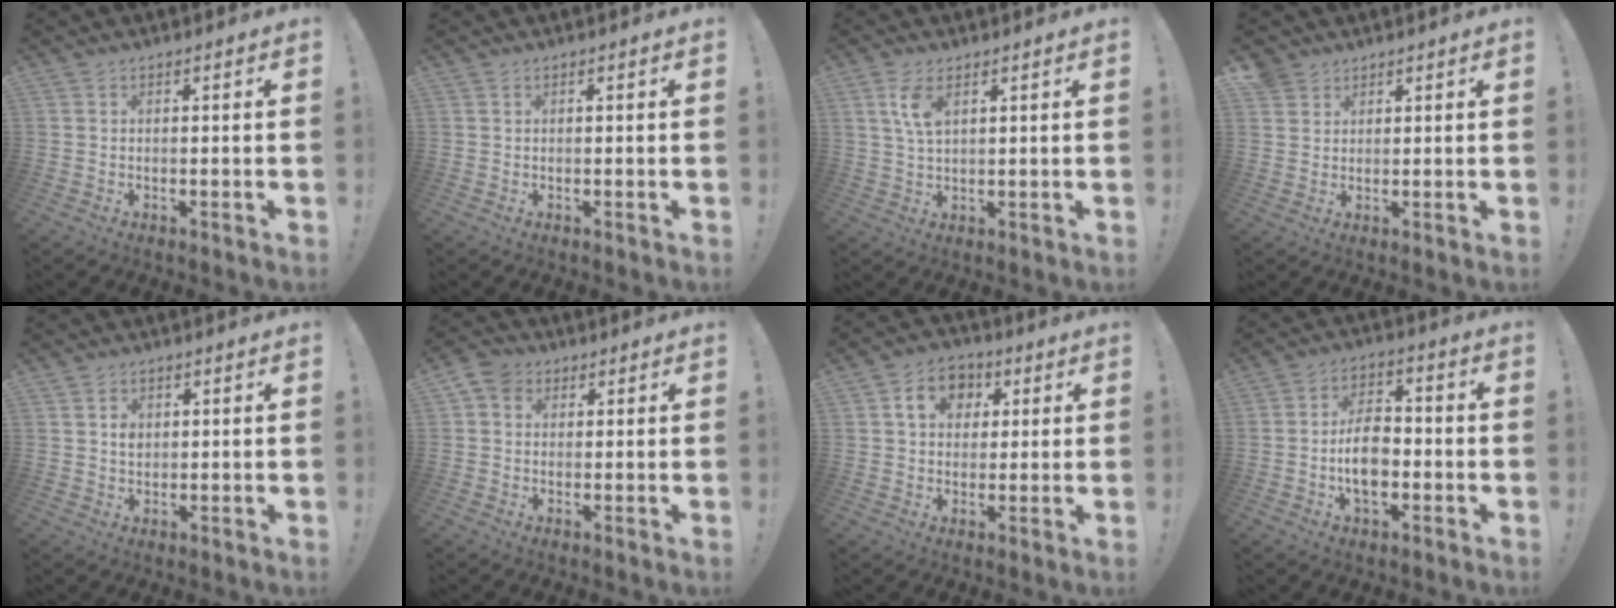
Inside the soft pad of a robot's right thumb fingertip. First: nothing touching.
{"total": 0.0}
{"total": 6.2, "force": [2.7, 2.8, 4.9], "torque": [-0.092, -0.010, 0.046]}
{"total": 3.2, "force": [2.4, 2.1, 0.5], "torque": [-0.004, -0.013, 0.043]}
{"total": 2.7, "force": [0.9, 2.1, 1.3], "torque": [-0.006, -0.007, 0.011]}
{"total": 5.1, "force": [1.8, 4.3, 2.1], "torque": [-0.032, 0.001, 0.034]}
{"total": 9.8, "force": [3.0, 7.9, 5.1], "torque": [-0.068, 0.001, 0.056]}
{"total": 10.4, "force": [-2.5, 6.6, 7.6], "torque": [-0.127, 0.009, -0.045]}